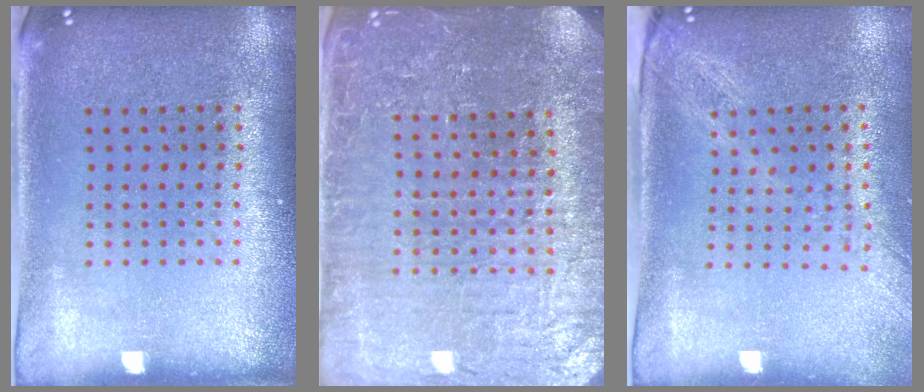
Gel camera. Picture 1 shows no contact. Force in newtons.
{"total": 4.3, "press": 4.1, "slide": 1.3}
{"total": 2.0, "press": 1.6, "slide": 1.2}